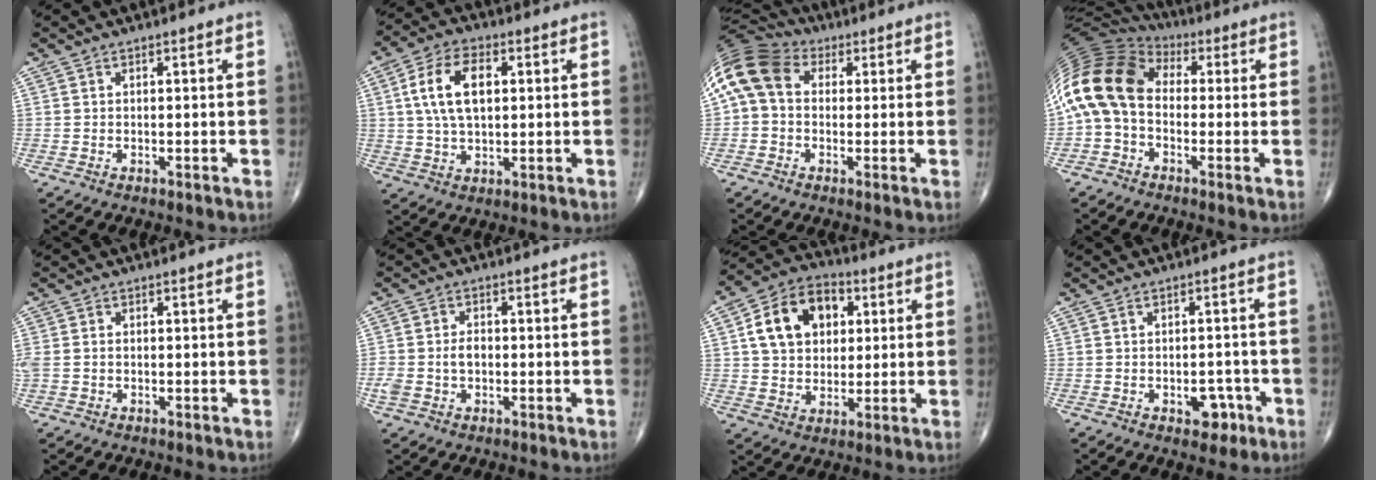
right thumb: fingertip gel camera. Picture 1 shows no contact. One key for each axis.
{"total": 11.2, "fx": 2.3, "fy": 6.2, "fz": 9.0, "tx": -0.160, "ty": 0.007, "tz": 0.039}
{"total": 12.2, "fx": 2.0, "fy": 9.0, "fz": 7.9, "tx": -0.153, "ty": 0.037, "tz": 0.026}
{"total": 15.5, "fx": -0.2, "fy": 10.9, "fz": 11.1, "tx": -0.220, "ty": 0.045, "tz": -0.017}
{"total": 3.3, "fx": -0.3, "fy": 2.5, "fz": 2.1, "tx": -0.067, "ty": 0.011, "tz": -0.001}
{"total": 4.4, "fx": -0.6, "fy": 3.1, "fz": 3.1, "tx": -0.065, "ty": 0.014, "tz": -0.008}
{"total": 14.3, "fx": 3.7, "fy": 10.4, "fz": 9.0, "tx": -0.125, "ty": 0.007, "tz": 0.057}
{"total": 4.5, "fx": -2.1, "fy": 2.9, "fz": 2.9, "tx": -0.016, "ty": 0.014, "tz": -0.024}